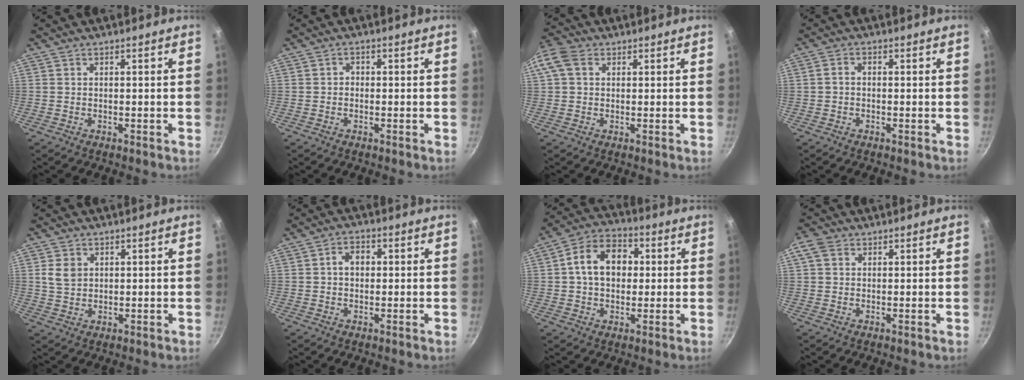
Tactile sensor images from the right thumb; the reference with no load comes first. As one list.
[{"total": 1.1, "force": [-0.3, 0.9, 0.5], "torque": [-0.007, 0.005, -0.007]}, {"total": 7.6, "force": [2.2, 5.7, 4.6], "torque": [-0.096, 0.019, 0.029]}, {"total": 1.6, "force": [-0.4, 1.2, 1.0], "torque": [-0.020, 0.011, -0.010]}, {"total": 4.2, "force": [1.2, 3.3, 2.3], "torque": [-0.034, -0.001, 0.026]}, {"total": 4.0, "force": [0.5, 3.0, 2.6], "torque": [-0.025, 0.009, 0.002]}, {"total": 11.7, "force": [1.5, 8.6, 7.8], "torque": [-0.097, 0.022, 0.009]}, {"total": 3.5, "force": [1.2, 2.8, 1.8], "torque": [-0.032, 0.004, 0.016]}]